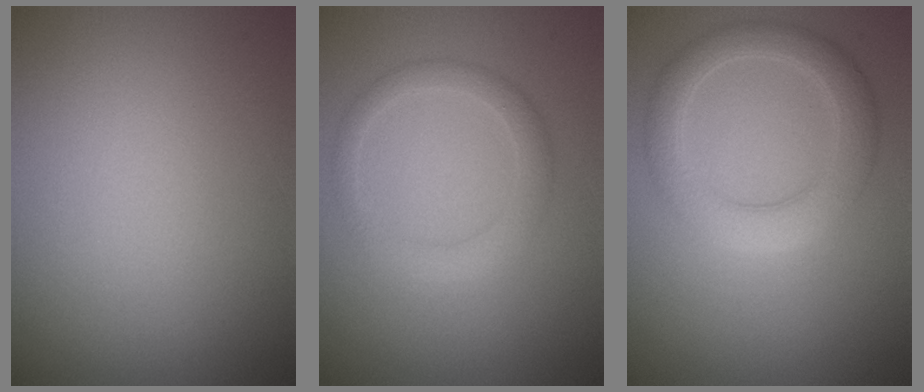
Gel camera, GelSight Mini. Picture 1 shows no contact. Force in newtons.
{"total": 2.3, "press": 2.3, "slide": 0.1}
{"total": 4.1, "press": 4.1, "slide": 0.1}